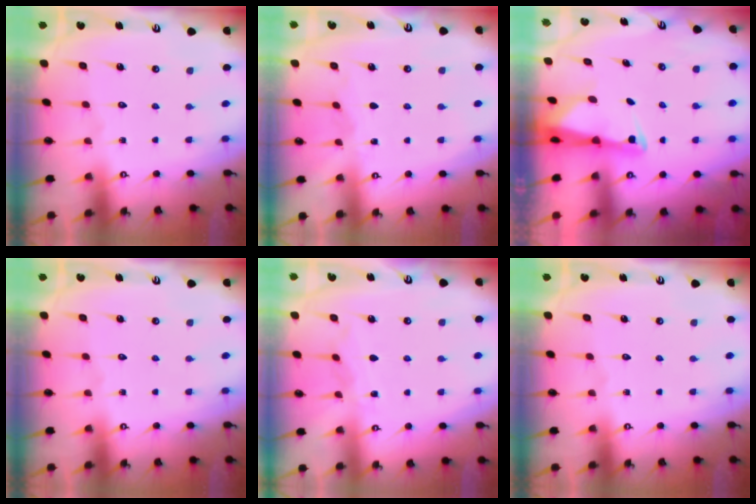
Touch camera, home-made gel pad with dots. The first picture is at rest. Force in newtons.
{"total": 2.7, "press": 2.7, "slide": 0.3}
{"total": 2.6, "press": 2.6, "slide": 0.5}
{"total": 0.0}
{"total": 4.7, "press": 4.7, "slide": 0.6}
{"total": 0.0}